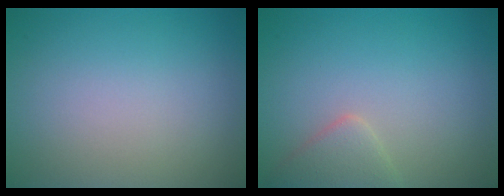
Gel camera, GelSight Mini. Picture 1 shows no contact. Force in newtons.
{"total": 2.2, "press": 2.2, "slide": 0.2}